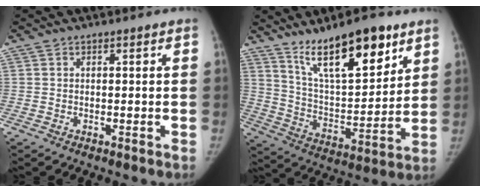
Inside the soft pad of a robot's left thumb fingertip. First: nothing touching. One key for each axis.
{"total": 18.3, "fx": 11.9, "fy": 6.3, "fz": 12.5, "tx": -0.164, "ty": -0.068, "tz": 0.211}